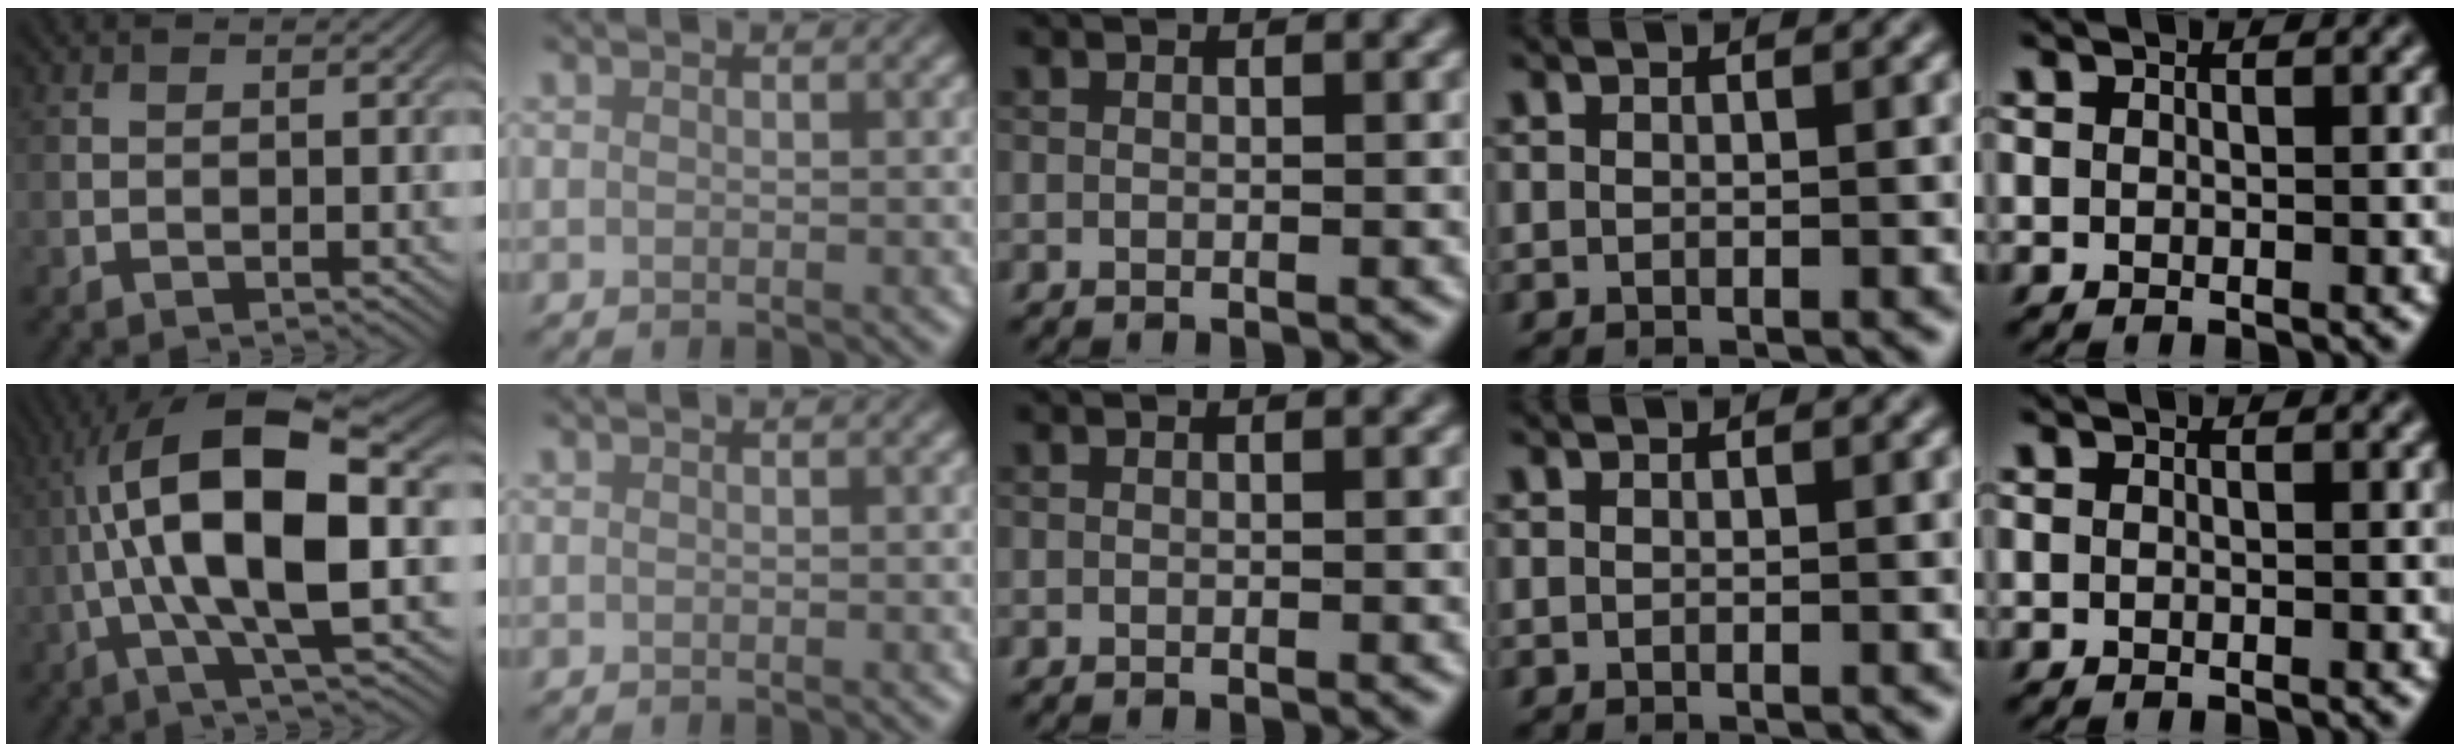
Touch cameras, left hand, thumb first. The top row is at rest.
{"thumb": {"total": 15.0, "force": [-0.2, 4.2, 14.4], "torque": [-0.260, 0.024, -0.011]}}